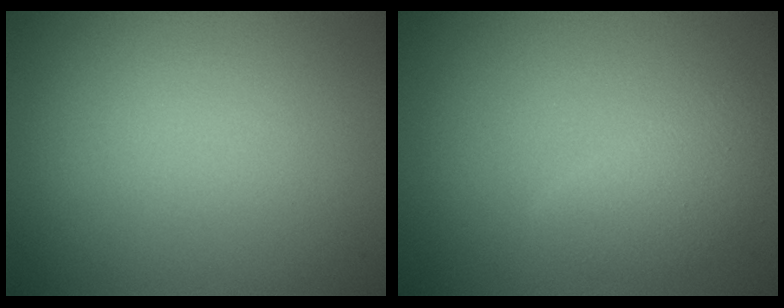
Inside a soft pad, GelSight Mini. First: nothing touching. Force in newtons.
{"total": 2.4, "press": 2.4, "slide": 0.1}